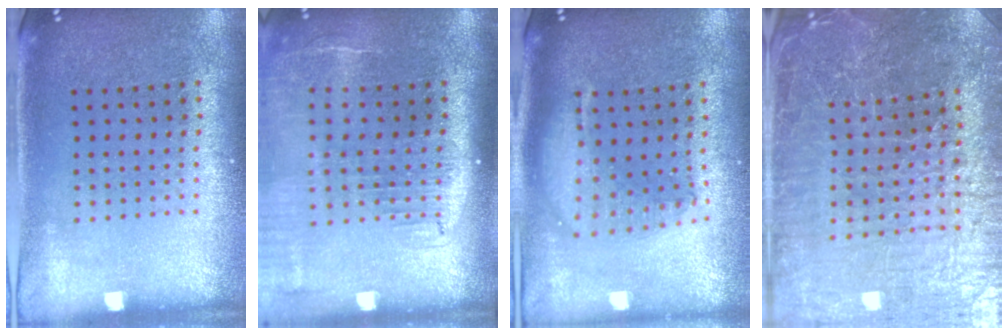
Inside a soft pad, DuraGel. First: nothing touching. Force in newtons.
{"total": 2.0, "press": 1.6, "slide": 1.2}
{"total": 1.8, "press": 1.6, "slide": 1.0}
{"total": 4.5, "press": 4.4, "slide": 1.1}